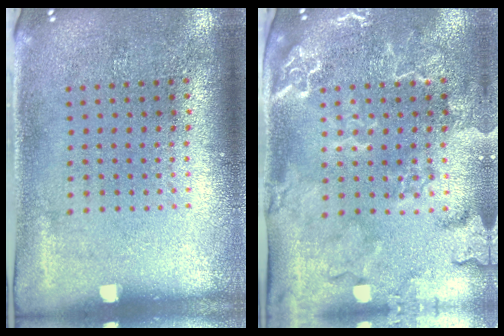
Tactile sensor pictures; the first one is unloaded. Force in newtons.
{"total": 2.6, "press": 2.4, "slide": 0.9}